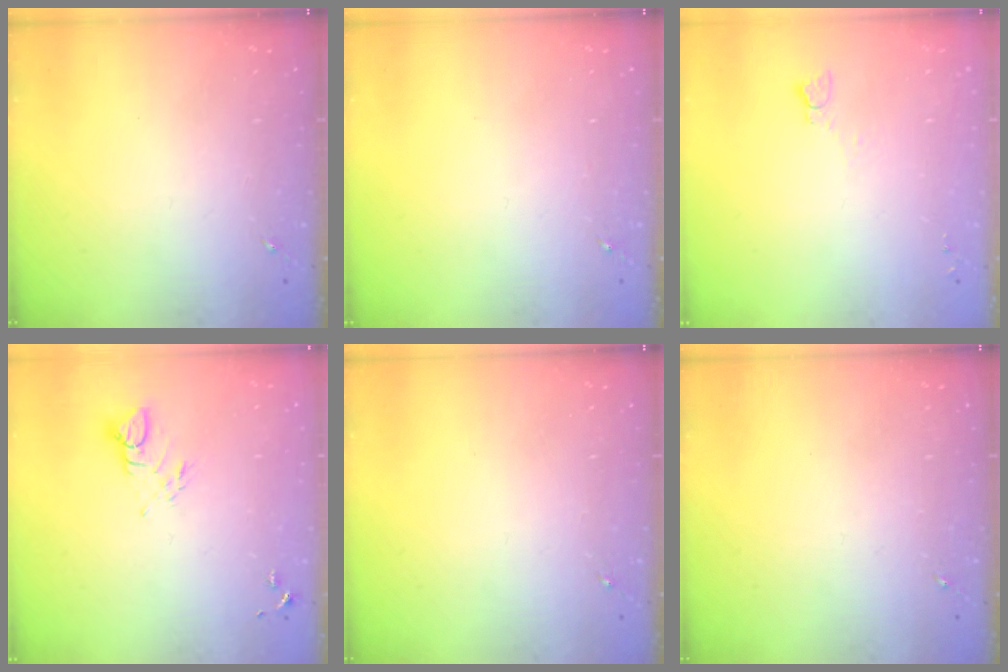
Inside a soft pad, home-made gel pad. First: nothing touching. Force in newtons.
{"total": 0.0}
{"total": 2.7, "press": 2.7, "slide": 0.3}
{"total": 4.8, "press": 4.8, "slide": 0.2}
{"total": 0.0}
{"total": 0.0}